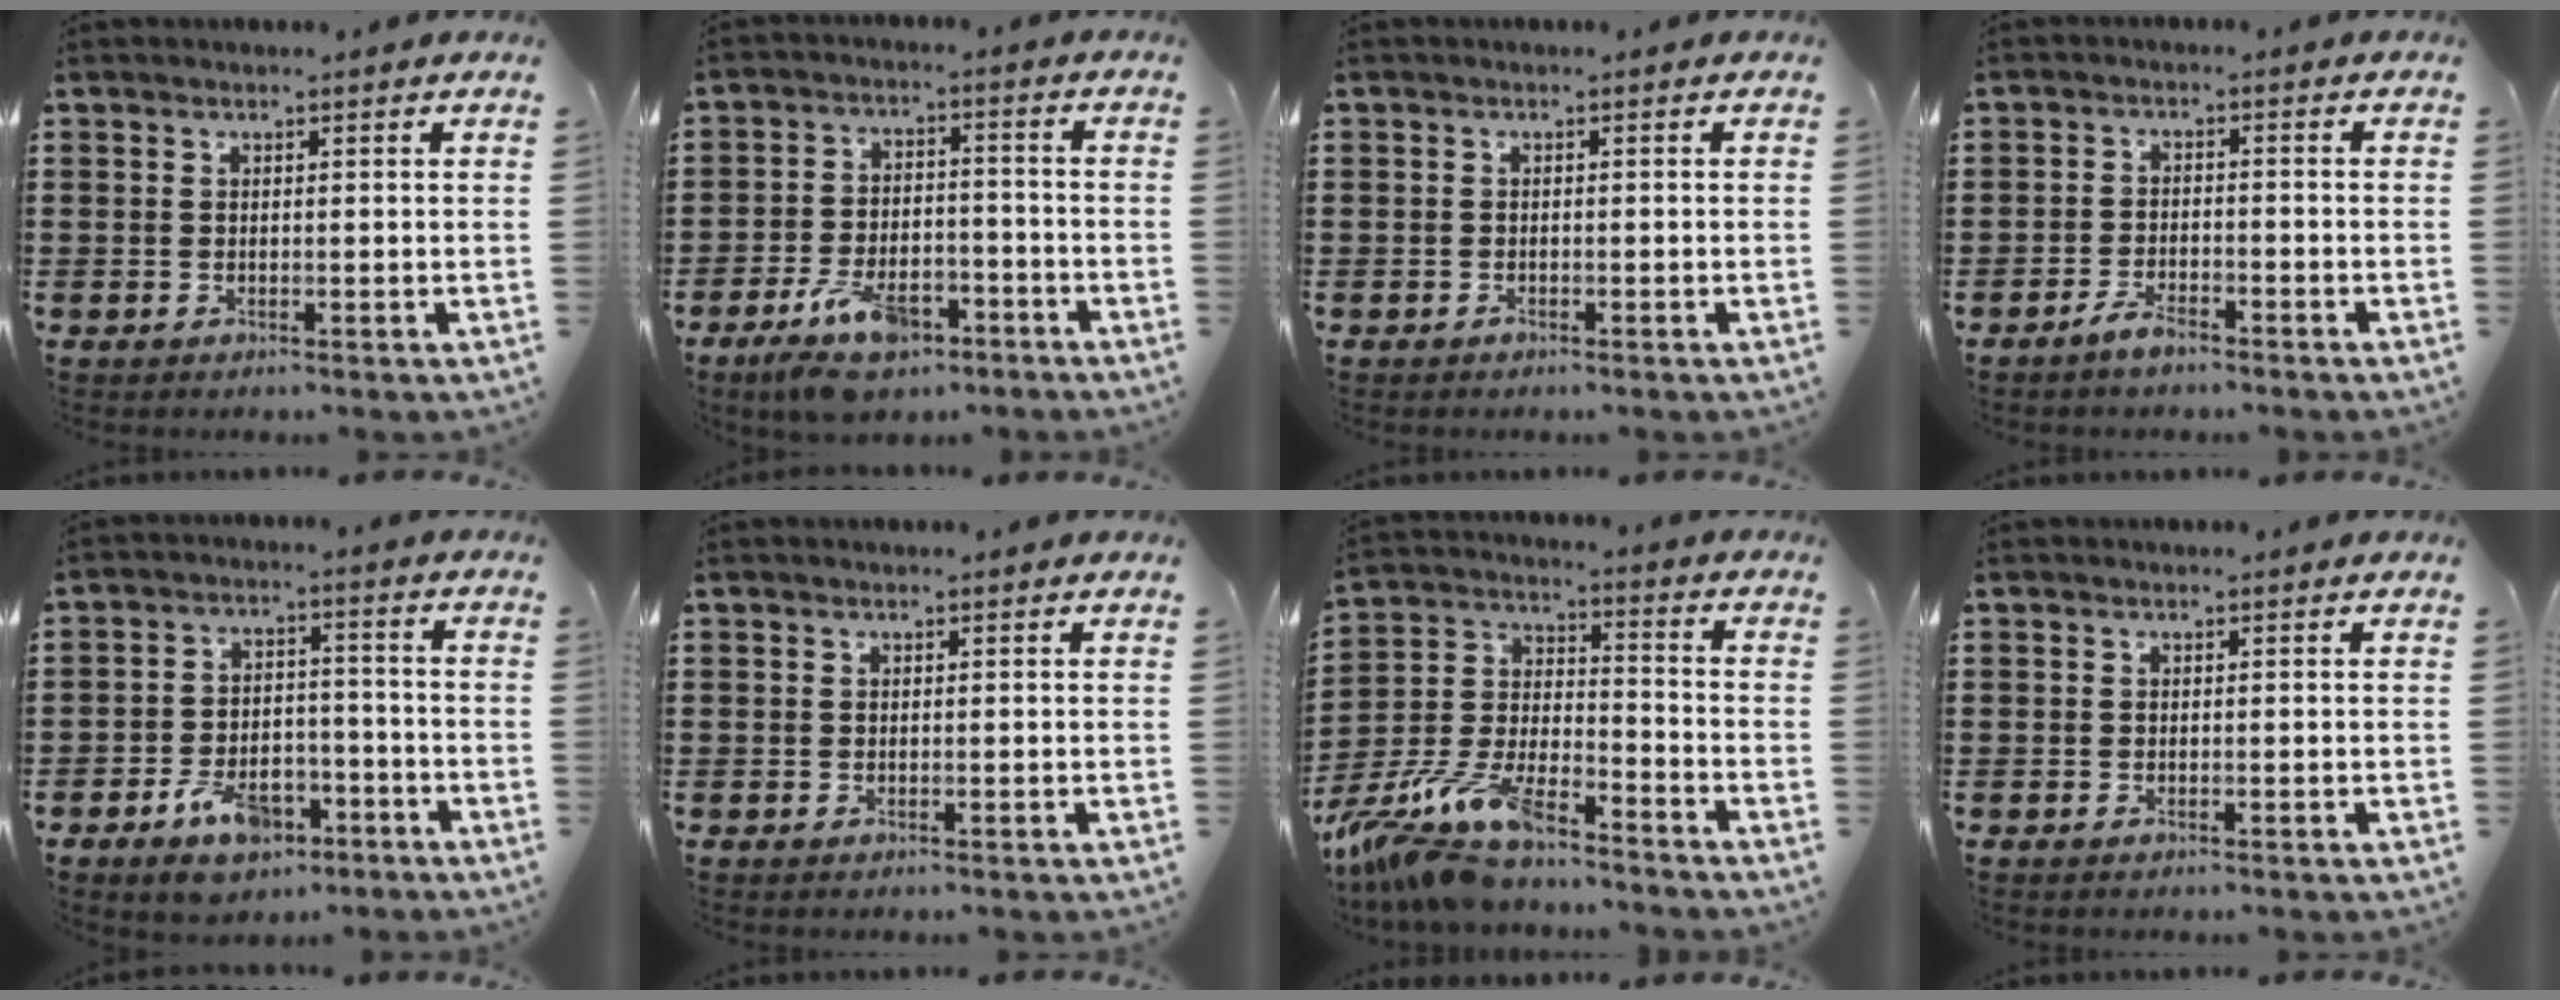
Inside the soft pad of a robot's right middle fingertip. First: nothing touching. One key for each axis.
{"total": 8.5, "fx": -6.1, "fy": 3.6, "fz": 4.6, "tx": -0.086, "ty": 0.011, "tz": -0.112}
{"total": 0.6, "fx": -0.5, "fy": 0.3, "fz": 0.0, "tx": 0.000, "ty": 0.003, "tz": -0.011}
{"total": 2.9, "fx": -2.5, "fy": 0.8, "fz": 1.1, "tx": -0.027, "ty": 0.004, "tz": -0.051}
{"total": 7.2, "fx": -4.9, "fy": 3.8, "fz": 3.6, "tx": -0.052, "ty": 0.021, "tz": -0.091}
{"total": 0.0}
{"total": 11.7, "fx": -10.1, "fy": 2.6, "fz": 5.3, "tx": -0.118, "ty": 0.013, "tz": -0.203}
{"total": 0.0}